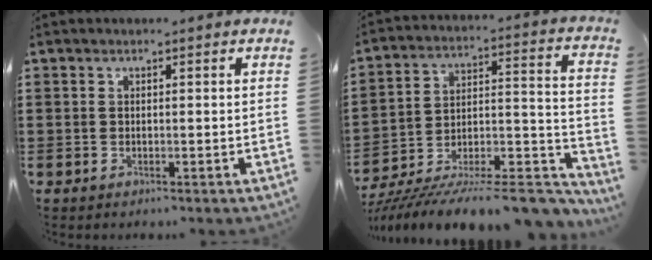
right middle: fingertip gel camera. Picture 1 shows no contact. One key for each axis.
{"total": 12.1, "fx": -10.8, "fy": 1.4, "fz": 5.2, "tx": -0.054, "ty": 0.026, "tz": -0.201}